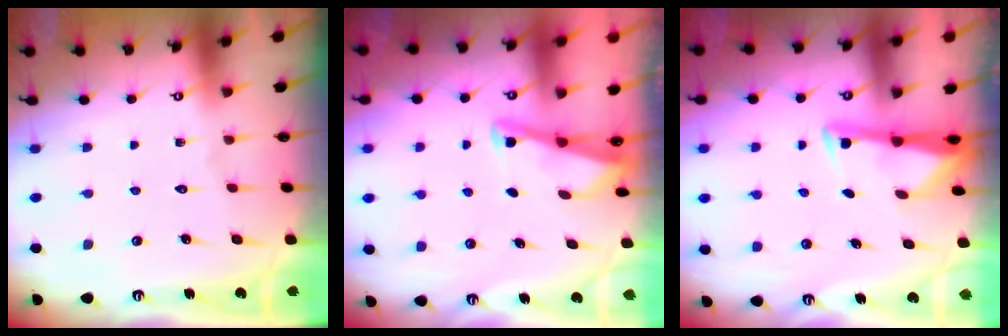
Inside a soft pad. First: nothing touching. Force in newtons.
{"total": 2.9, "press": 2.9, "slide": 0.4}
{"total": 3.3, "press": 3.3, "slide": 0.5}